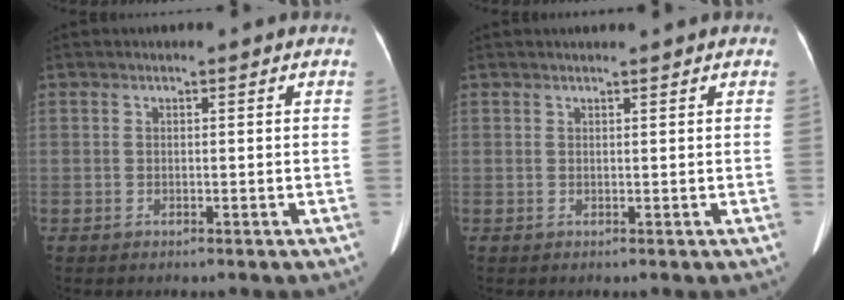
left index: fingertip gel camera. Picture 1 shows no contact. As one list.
[{"total": 2.9, "force": [2.7, 0.1, 1.1], "torque": [-0.016, 0.019, 0.033]}]